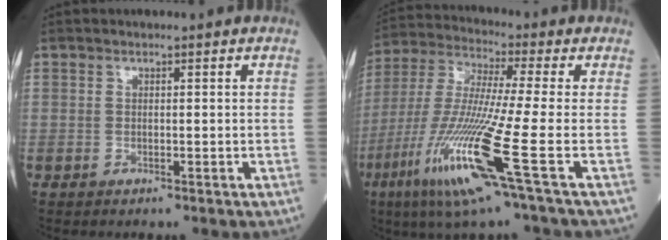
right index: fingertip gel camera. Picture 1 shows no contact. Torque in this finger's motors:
{"motor_torque": [1.27, -0.87, 1.05, 0.21]}